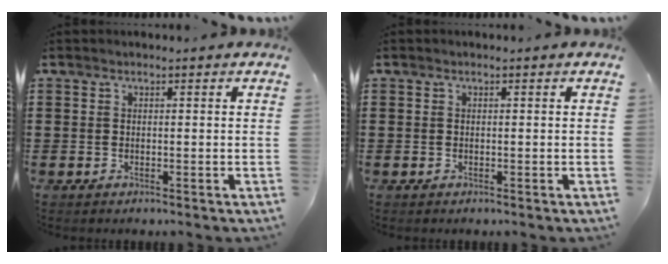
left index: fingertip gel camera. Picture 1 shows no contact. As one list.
[{"total": 0.0}]